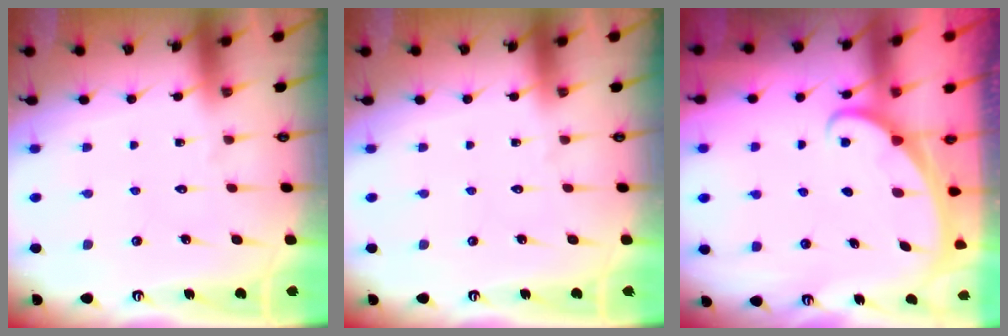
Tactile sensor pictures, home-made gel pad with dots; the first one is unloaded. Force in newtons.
{"total": 0.0}
{"total": 1.7, "press": 1.7, "slide": 0.1}